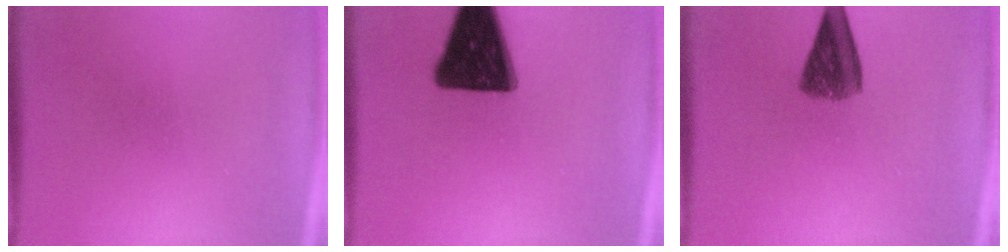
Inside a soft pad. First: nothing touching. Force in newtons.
{"total": 17.6}
{"total": 6.9}